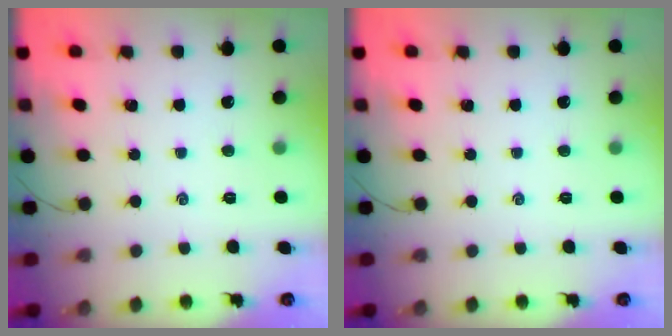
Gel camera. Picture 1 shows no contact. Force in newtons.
{"total": 0.0}